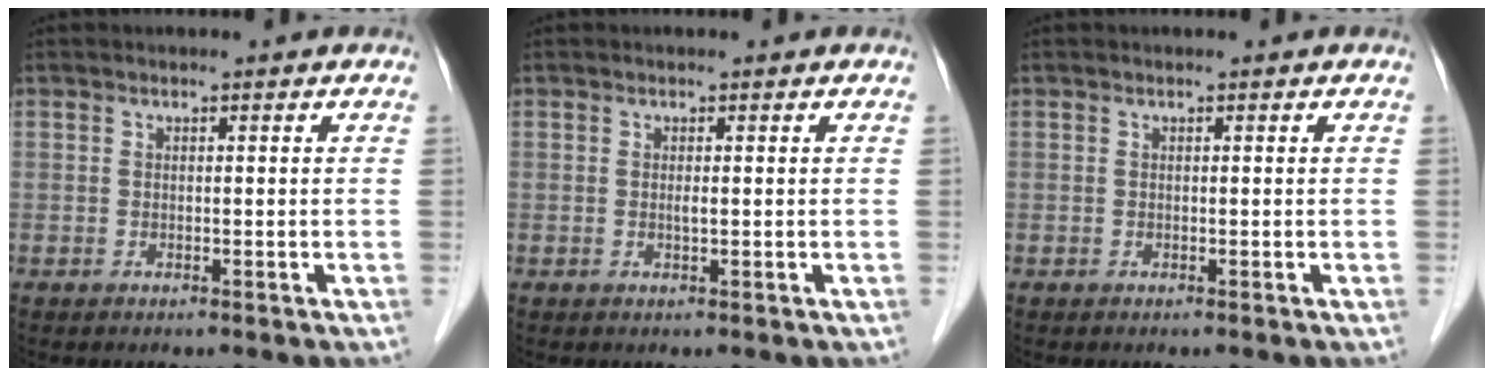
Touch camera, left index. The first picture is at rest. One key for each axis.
{"total": 0.6, "fx": 0.2, "fy": 0.0, "fz": 0.6, "tx": -0.015, "ty": -0.002, "tz": 0.002}
{"total": 0.0}